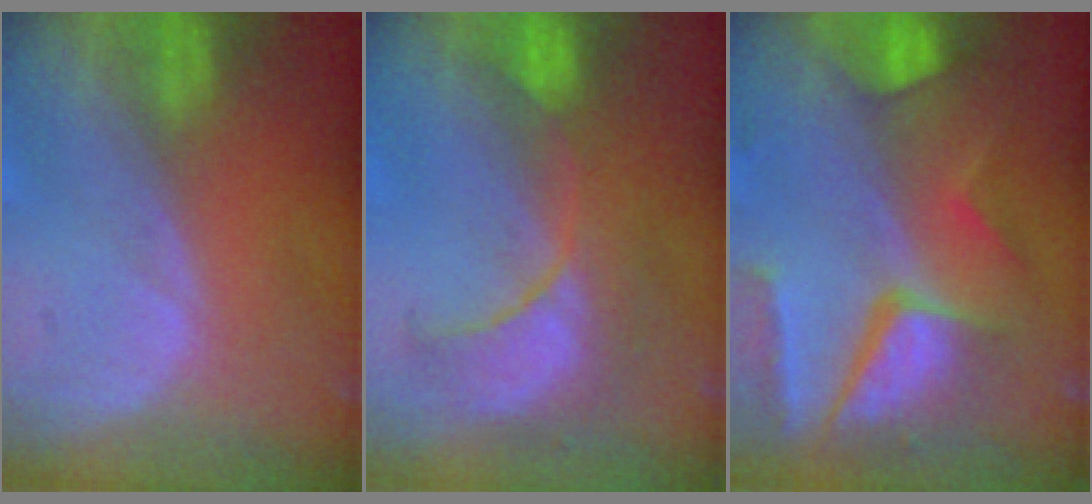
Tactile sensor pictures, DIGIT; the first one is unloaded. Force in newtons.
{"total": 8.5, "press": 8.4, "slide": 1.7}
{"total": 10.4, "press": 8.8, "slide": 5.5}